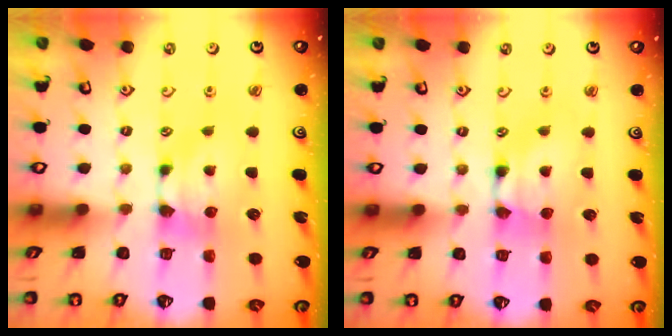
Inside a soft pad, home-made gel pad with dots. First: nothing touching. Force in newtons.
{"total": 1.9, "press": 1.9, "slide": 0.1}